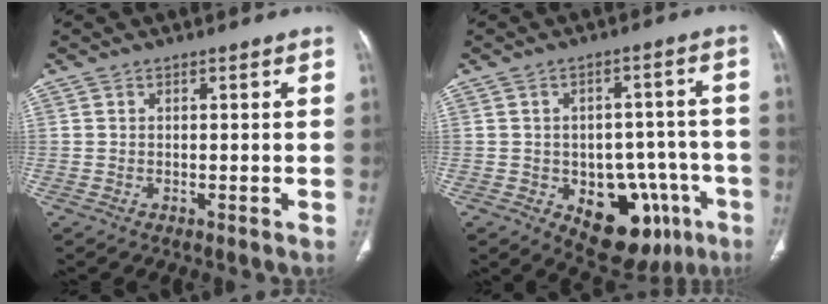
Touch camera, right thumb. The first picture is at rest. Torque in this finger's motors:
{"motor_torque": [4.02, 0.98, 0.78, -0.62, 0.01]}